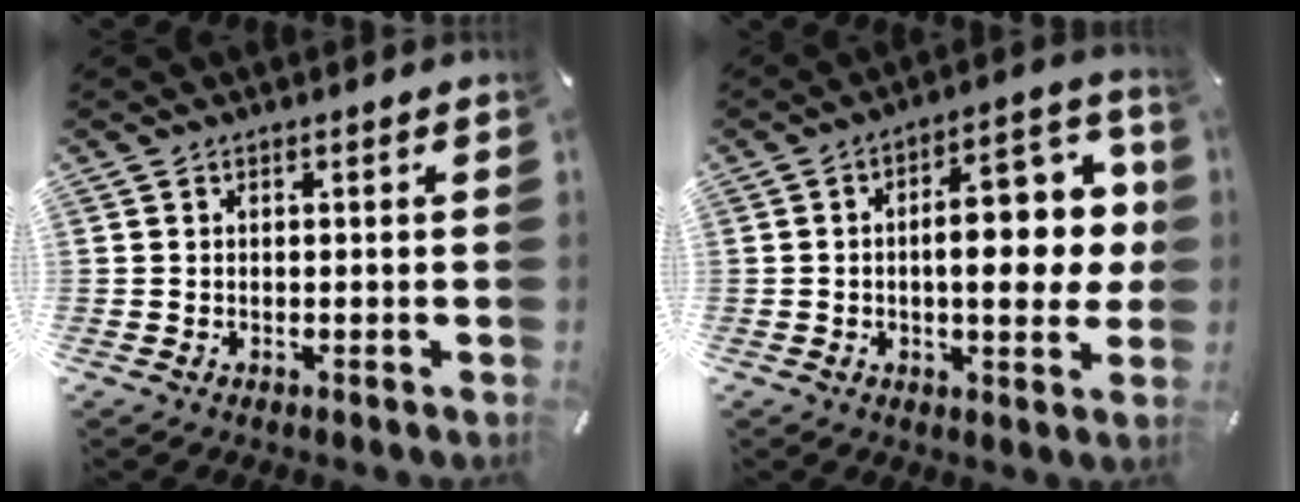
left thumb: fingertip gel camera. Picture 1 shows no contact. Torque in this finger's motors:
{"motor_torque": [2.29, 2.72, 0.78, -0.56, 0.39]}